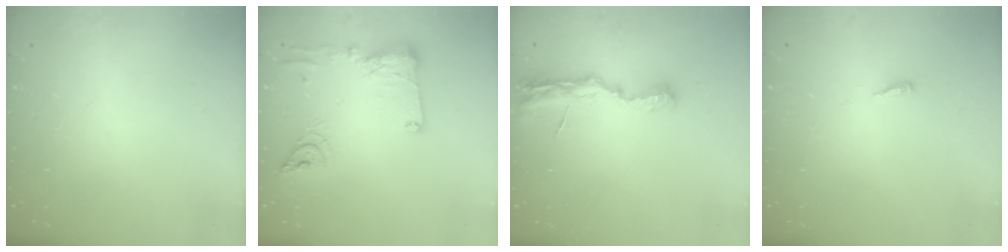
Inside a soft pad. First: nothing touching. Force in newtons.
{"total": 15.6, "press": 15.5, "slide": 1.8}
{"total": 8.0, "press": 8.0, "slide": 0.7}
{"total": 3.2, "press": 3.2, "slide": 0.2}